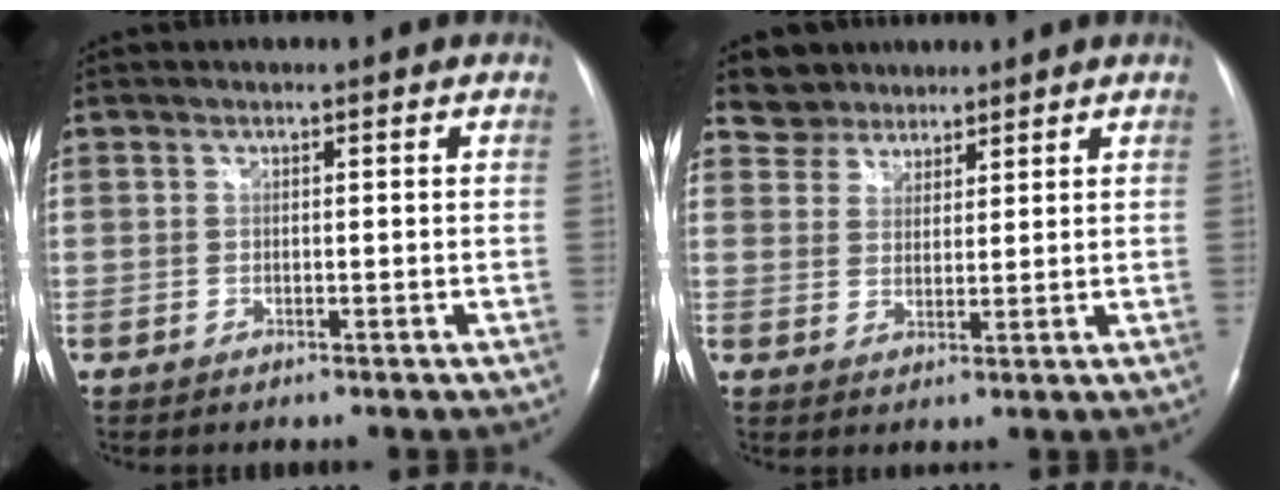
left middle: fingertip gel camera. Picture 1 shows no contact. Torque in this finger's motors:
{"motor_torque": [1.08, -1.06, 0.02, 0.00]}